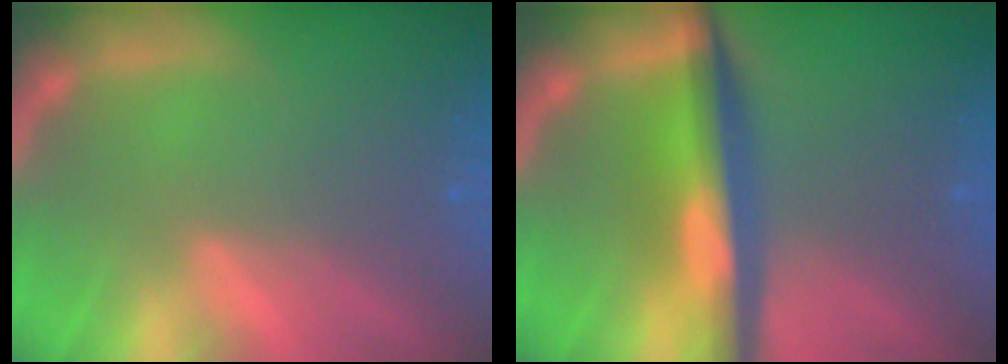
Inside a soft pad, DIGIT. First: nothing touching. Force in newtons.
{"total": 7.1}